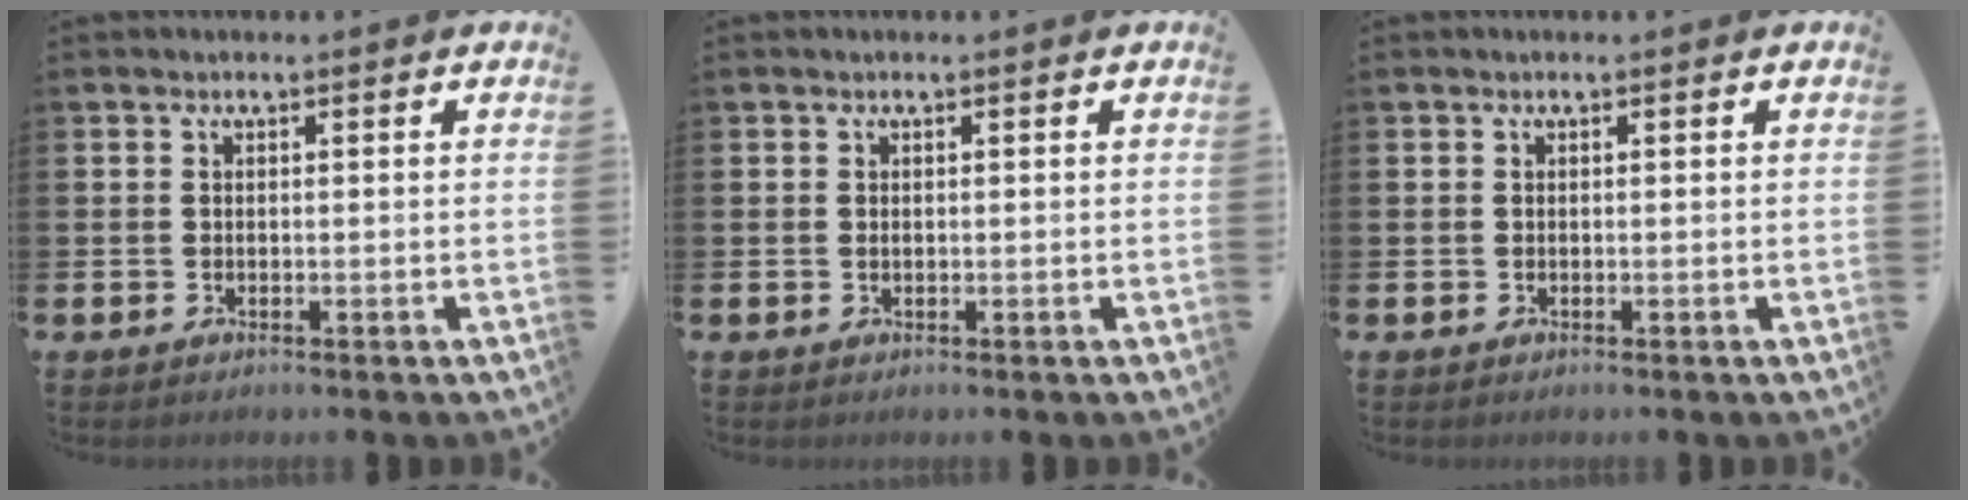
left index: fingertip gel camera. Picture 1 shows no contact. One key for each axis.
{"total": 0.0}
{"total": 0.0}